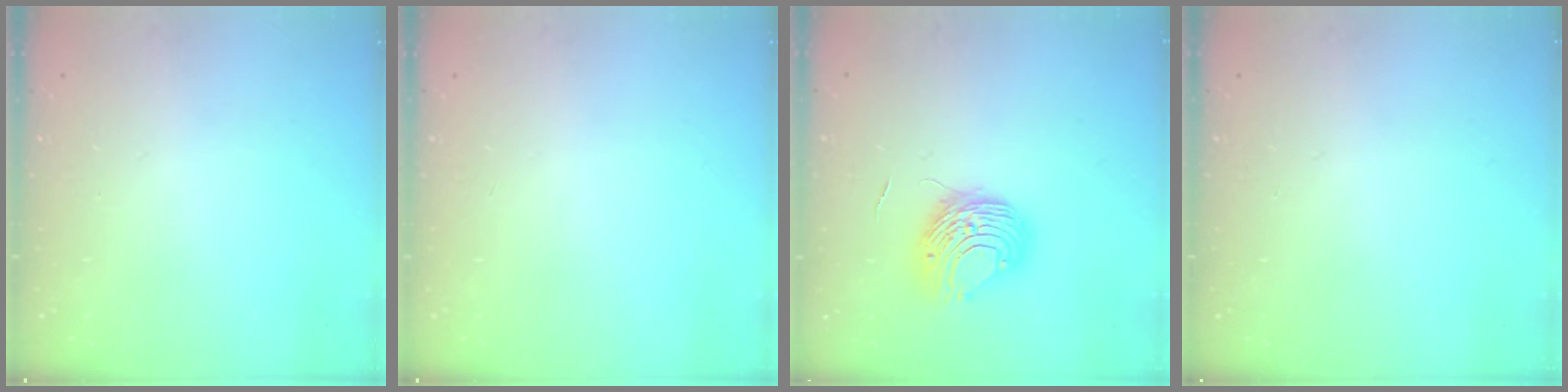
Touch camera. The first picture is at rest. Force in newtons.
{"total": 0.0}
{"total": 8.5, "press": 8.5, "slide": 0.2}
{"total": 0.0}